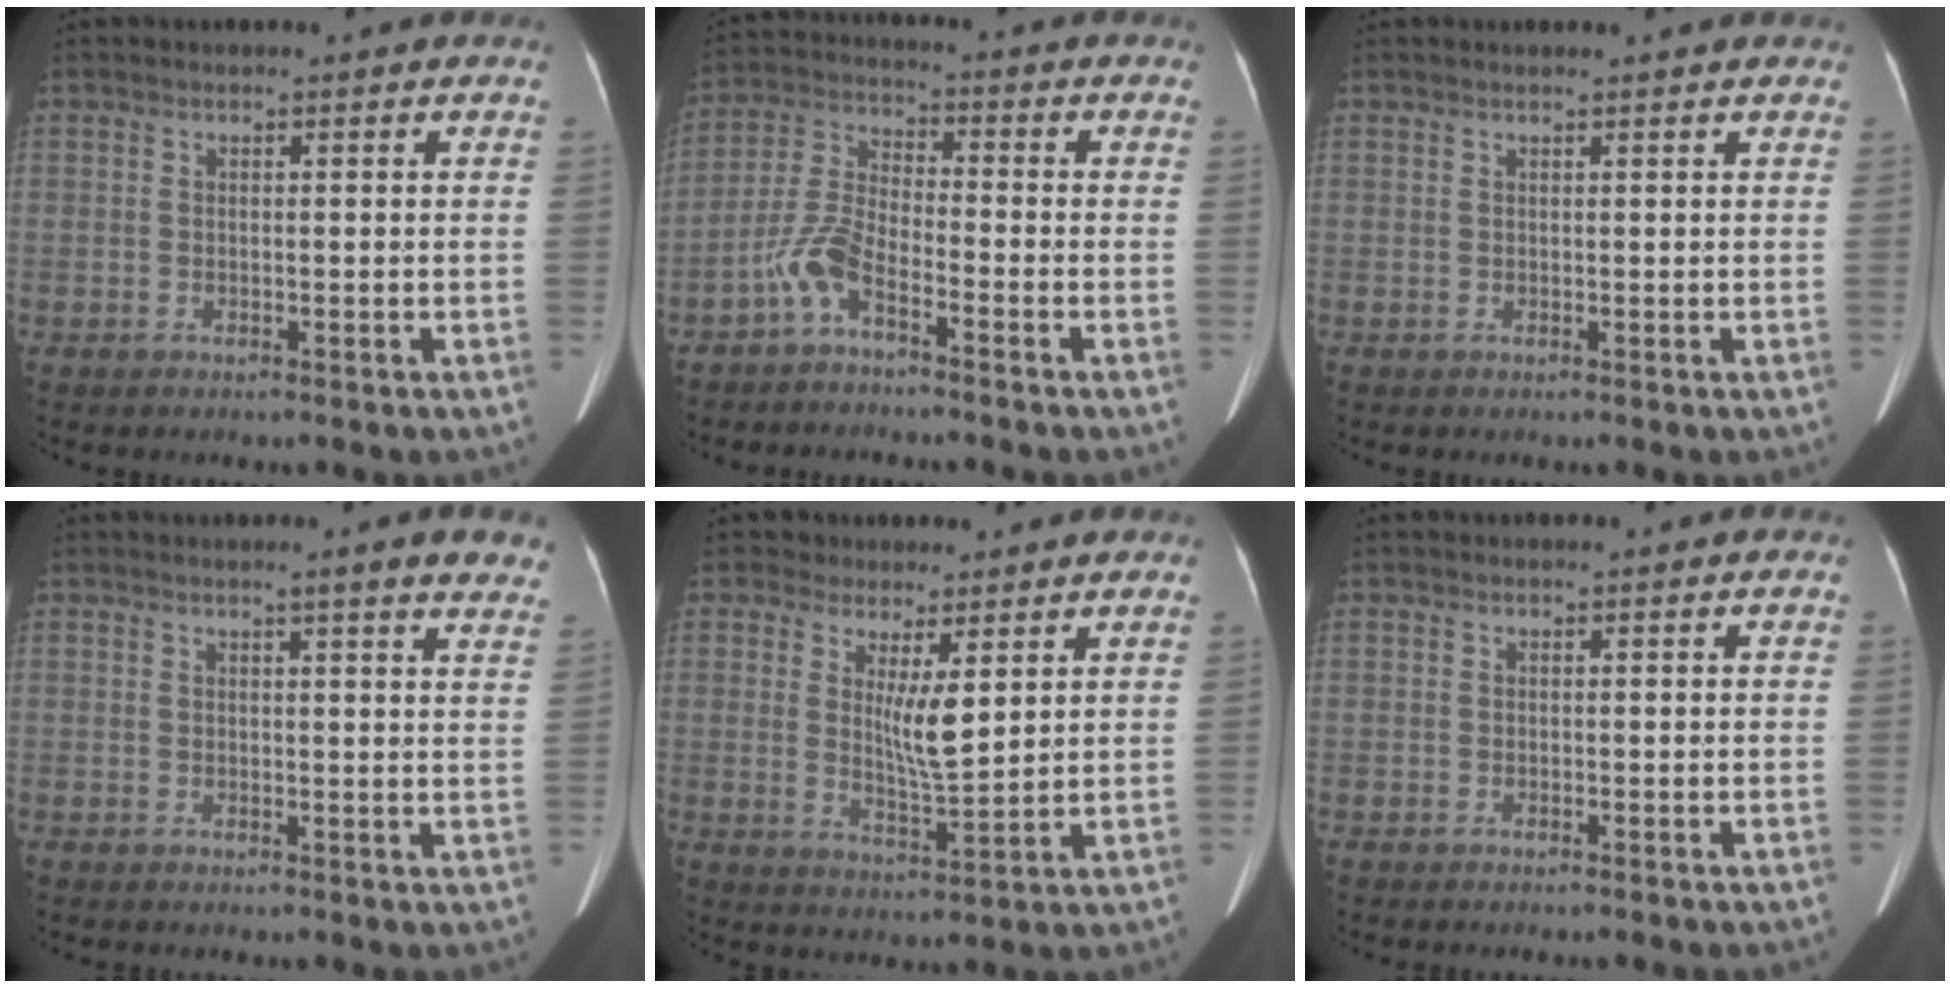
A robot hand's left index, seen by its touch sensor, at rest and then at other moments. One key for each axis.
{"total": 6.1, "fx": -4.1, "fy": 1.5, "fz": 4.3, "tx": -0.111, "ty": 0.004, "tz": -0.088}
{"total": 1.6, "fx": 1.5, "fy": 0.2, "fz": 0.5, "tx": -0.012, "ty": 0.013, "tz": 0.017}
{"total": 6.7, "fx": 5.4, "fy": 0.5, "fz": 3.9, "tx": -0.032, "ty": 0.000, "tz": 0.049}
{"total": 5.8, "fx": 2.4, "fy": 2.1, "fz": 4.9, "tx": -0.090, "ty": -0.013, "tz": 0.046}
{"total": 0.0}